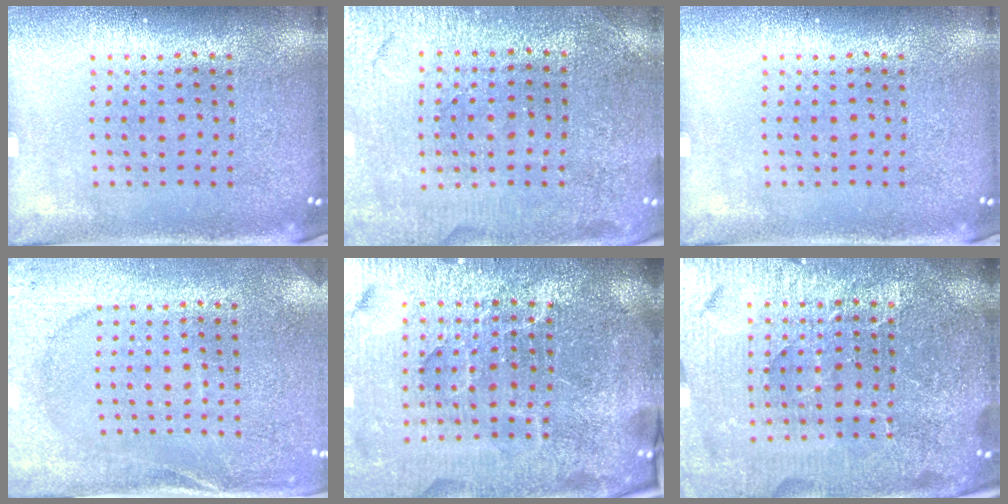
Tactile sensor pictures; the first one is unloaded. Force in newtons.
{"total": 1.0, "press": 0.9, "slide": 0.3}
{"total": 0.0}
{"total": 2.6, "press": 2.6, "slide": 0.4}
{"total": 6.6, "press": 5.8, "slide": 3.2}
{"total": 5.9, "press": 5.2, "slide": 2.6}